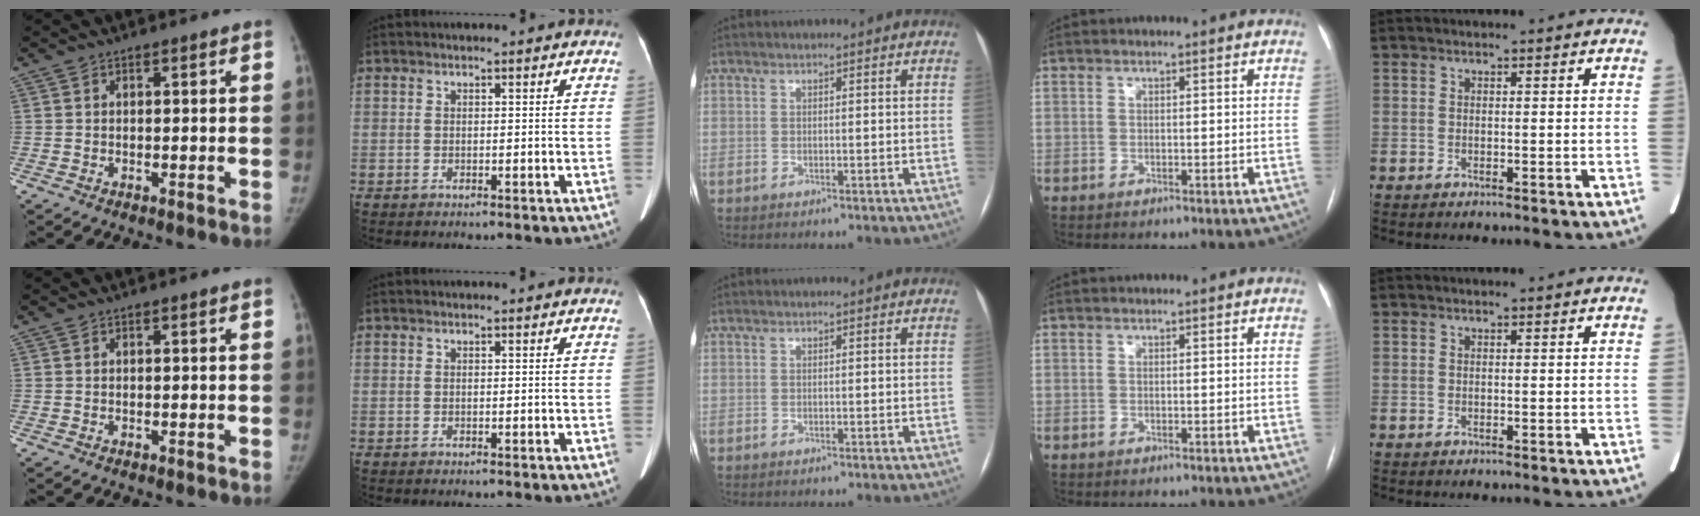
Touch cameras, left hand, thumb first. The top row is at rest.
{}